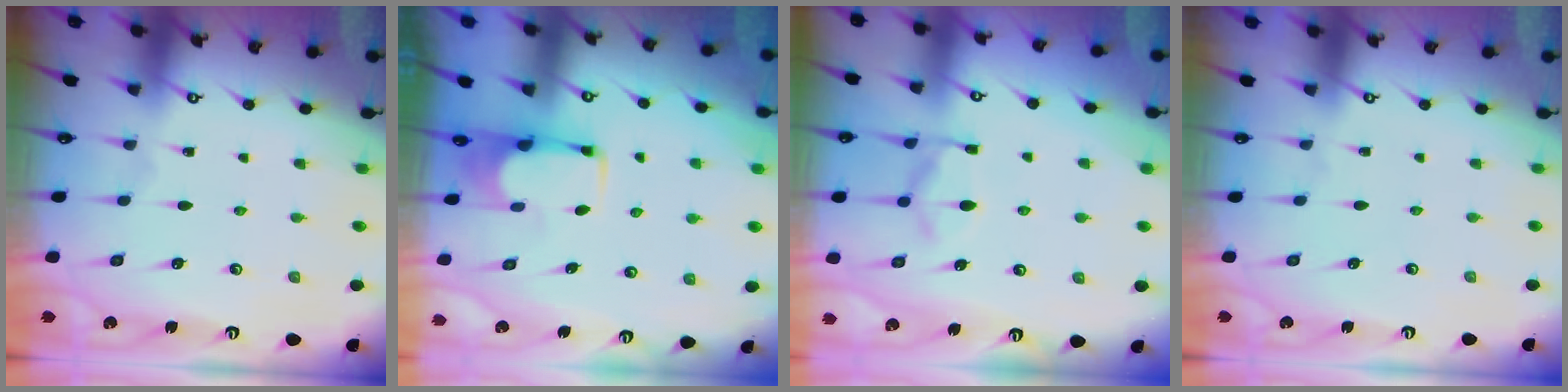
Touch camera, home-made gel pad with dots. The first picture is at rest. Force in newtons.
{"total": 1.8, "press": 1.7, "slide": 0.6}
{"total": 5.1, "press": 4.8, "slide": 1.8}
{"total": 1.6, "press": 1.4, "slide": 0.7}